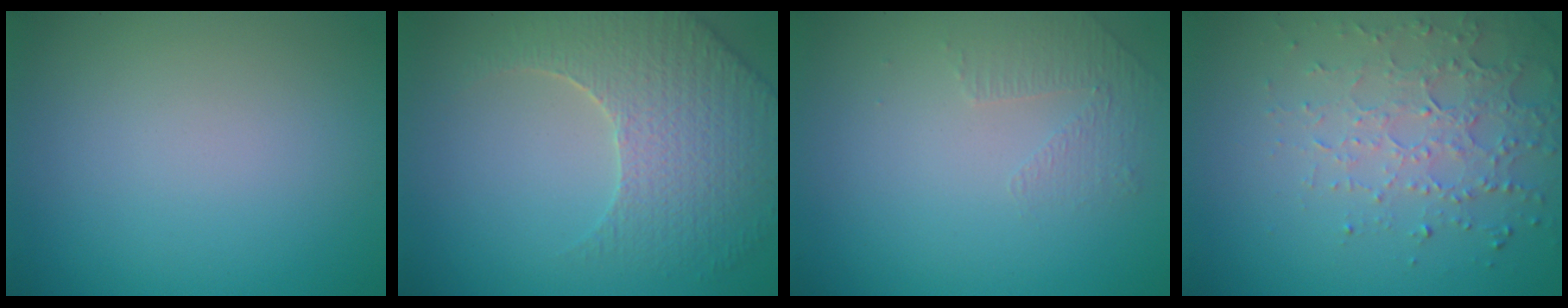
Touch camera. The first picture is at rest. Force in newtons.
{"total": 5.1, "press": 4.6, "slide": 2.1}
{"total": 1.4, "press": 0.8, "slide": 1.1}
{"total": 4.7, "press": 3.4, "slide": 3.3}